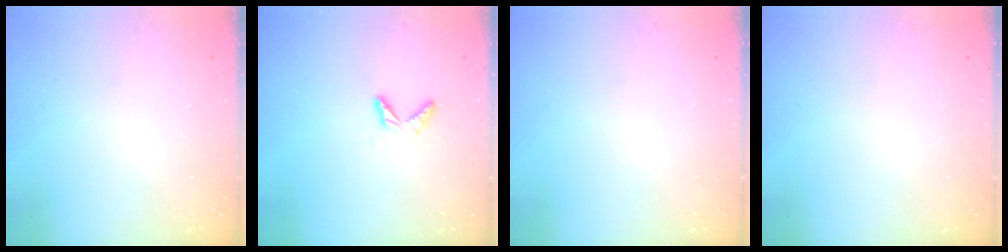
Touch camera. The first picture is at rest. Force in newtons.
{"total": 4.7, "press": 4.7, "slide": 0.4}
{"total": 0.0}
{"total": 0.0}